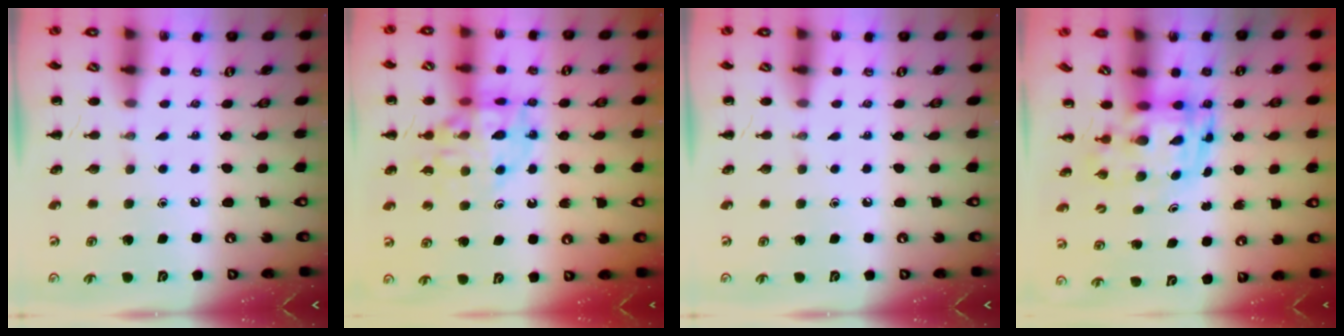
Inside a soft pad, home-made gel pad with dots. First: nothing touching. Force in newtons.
{"total": 14.1, "press": 13.9, "slide": 2.4}
{"total": 0.0}
{"total": 3.6, "press": 3.5, "slide": 0.7}